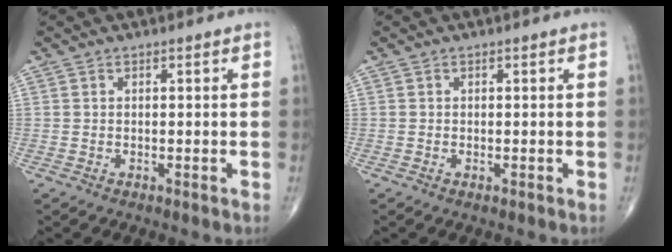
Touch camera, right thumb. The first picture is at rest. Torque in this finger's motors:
{"motor_torque": [0.62, 0.34, 0.05, -0.03, 0.00]}